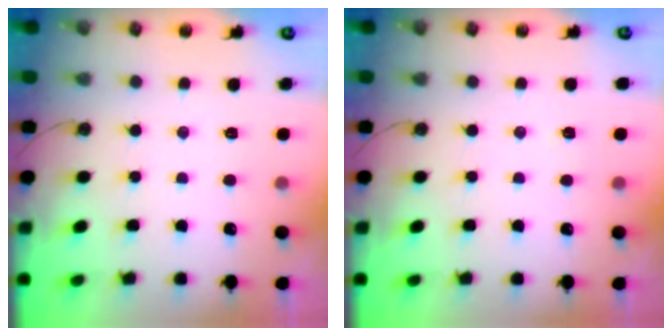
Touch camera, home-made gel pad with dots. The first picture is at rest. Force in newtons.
{"total": 2.6, "press": 1.3, "slide": 2.2}